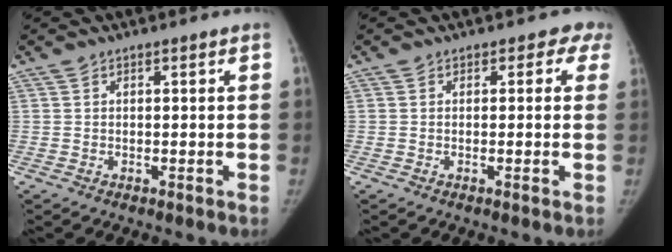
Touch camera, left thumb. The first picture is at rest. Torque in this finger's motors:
{"motor_torque": [-0.21, -0.06, 0.39, -0.20, 0.03]}